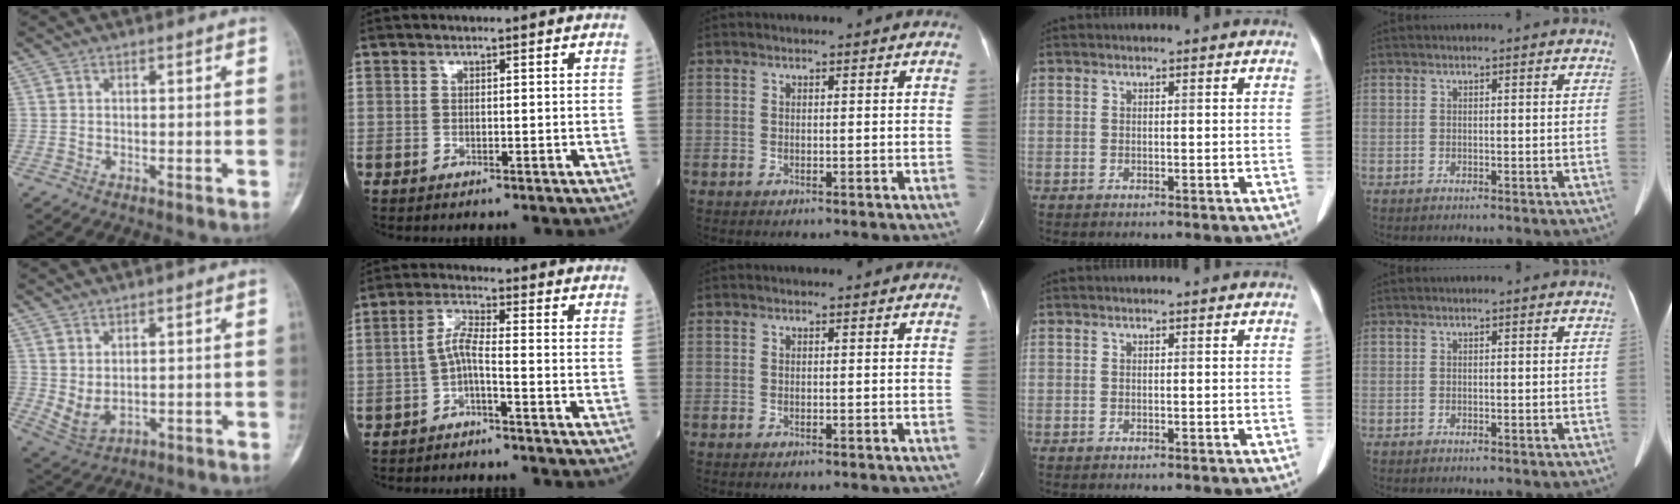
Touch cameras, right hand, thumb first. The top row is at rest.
{"thumb": {"total": 5.0, "force": [0.9, 2.9, 3.9], "torque": [-0.071, -0.008, 0.034]}, "index": {"total": 3.7, "force": [-1.6, 0.3, 3.3], "torque": [-0.067, 0.011, -0.033]}}